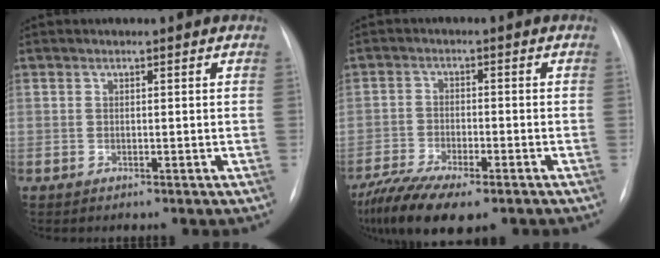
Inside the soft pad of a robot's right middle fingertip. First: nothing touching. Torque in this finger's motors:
{"motor_torque": [1.21, -0.93, 0.47, 0.14]}